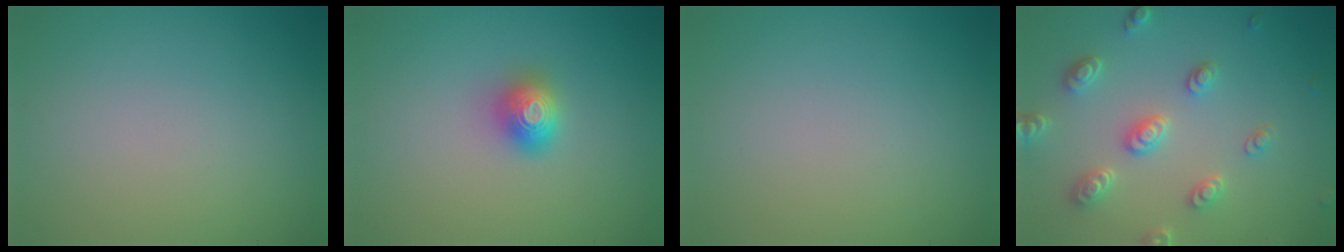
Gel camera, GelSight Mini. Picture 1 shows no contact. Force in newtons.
{"total": 2.0, "press": 2.0, "slide": 0.2}
{"total": 0.0}
{"total": 4.0, "press": 3.4, "slide": 2.1}